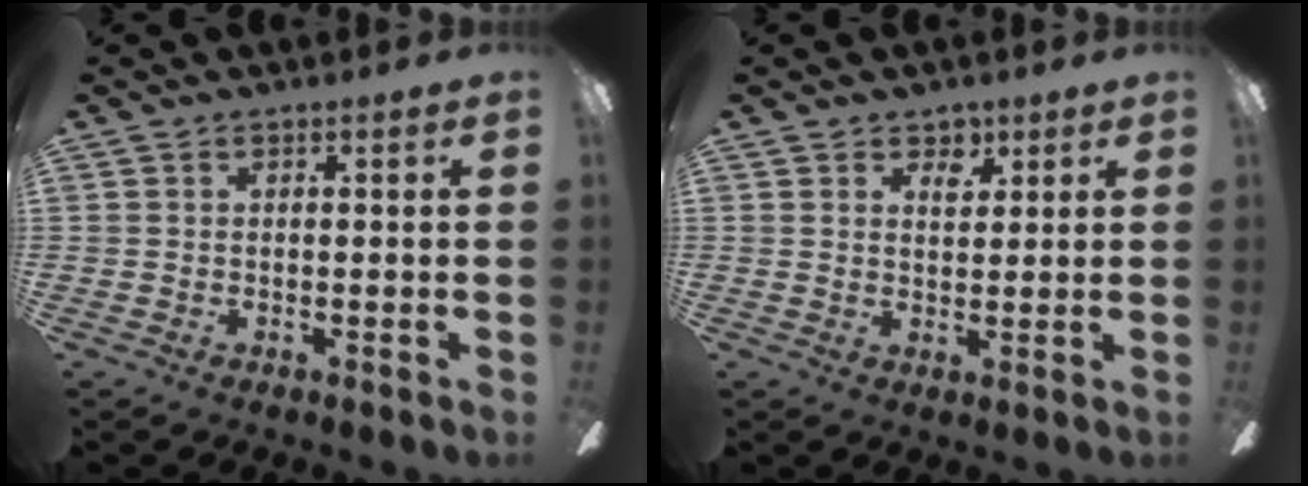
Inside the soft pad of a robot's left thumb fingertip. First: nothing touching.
{"total": 4.2, "force": [2.9, 2.5, 1.7], "torque": [-0.003, -0.012, 0.047]}